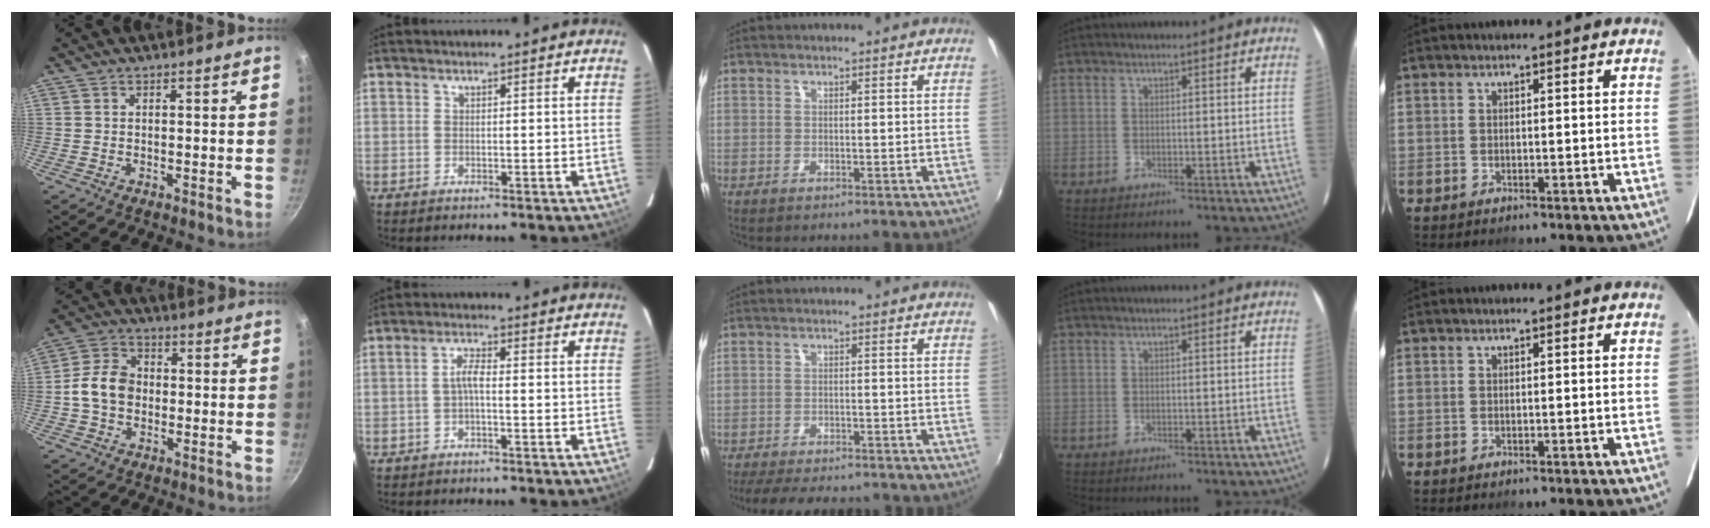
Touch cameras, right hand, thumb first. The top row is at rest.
{"thumb": {"total": 8.7, "force": [-0.9, 6.7, 5.5], "torque": [-0.078, 0.026, -0.030]}, "index": {"total": 2.4, "force": [-0.7, 0.5, 2.3], "torque": [-0.049, 0.008, -0.014]}, "middle": {"total": 11.0, "force": [-9.6, 2.6, 4.8], "torque": [-0.110, -0.018, -0.143]}}